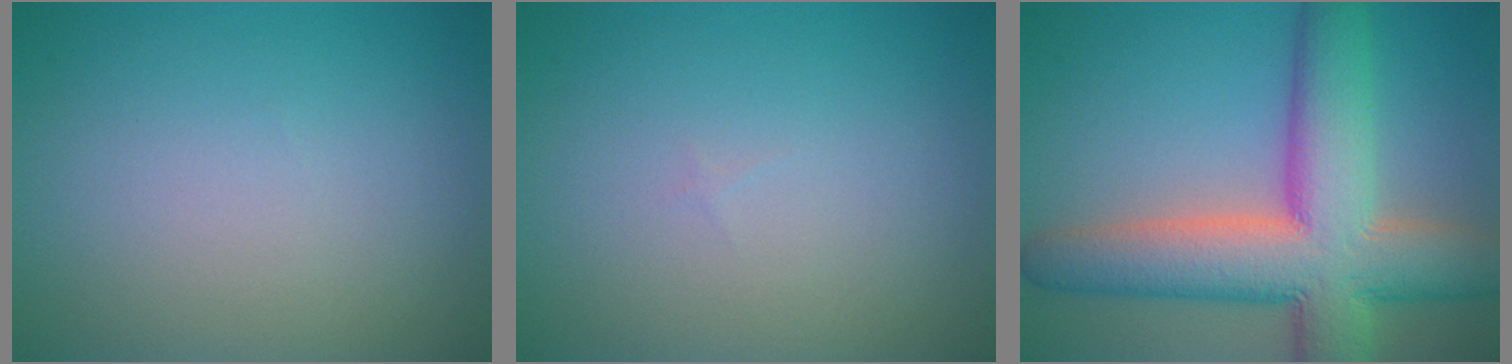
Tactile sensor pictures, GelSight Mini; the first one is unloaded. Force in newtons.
{"total": 0.0}
{"total": 11.8, "press": 11.8, "slide": 1.0}